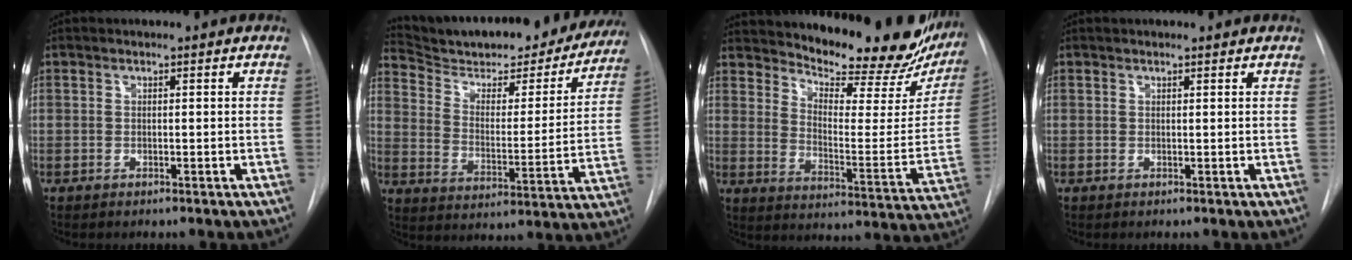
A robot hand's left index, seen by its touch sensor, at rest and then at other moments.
{"total": 26.7, "force": [24.2, 6.2, 9.5], "torque": [-0.148, -0.040, 0.324]}
{"total": 23.8, "force": [21.1, 6.4, 8.9], "torque": [-0.130, -0.074, 0.267]}
{"total": 1.1, "force": [1.0, 0.3, 0.4], "torque": [-0.011, 0.010, 0.014]}